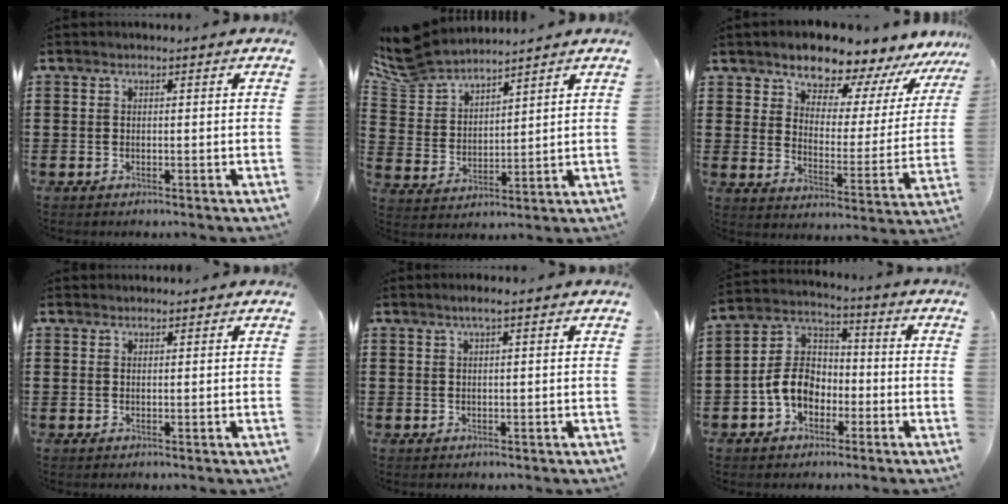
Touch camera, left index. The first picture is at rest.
{"total": 7.0, "force": [6.5, 2.0, 1.8], "torque": [-0.068, -0.031, 0.117]}
{"total": 8.3, "force": [7.8, 2.6, 1.4], "torque": [-0.048, -0.064, 0.137]}
{"total": 0.8, "force": [0.8, 0.2, 0.0], "torque": [-0.003, 0.000, 0.017]}
{"total": 1.5, "force": [0.7, 0.0, 1.3], "torque": [-0.025, 0.000, 0.012]}
{"total": 7.5, "force": [-2.8, 5.7, 4.0], "torque": [-0.114, 0.011, -0.063]}